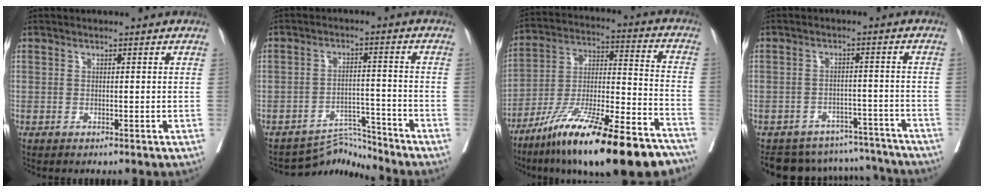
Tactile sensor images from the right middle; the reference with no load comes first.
{"total": 5.1, "force": [-4.8, 0.1, -1.7], "torque": [0.030, 0.018, -0.075]}
{"total": 26.3, "force": [-19.8, 3.5, 17.0], "torque": [-0.233, -0.010, -0.327]}
{"total": 13.2, "force": [-12.3, 4.5, 1.1], "torque": [-0.015, 0.031, -0.151]}